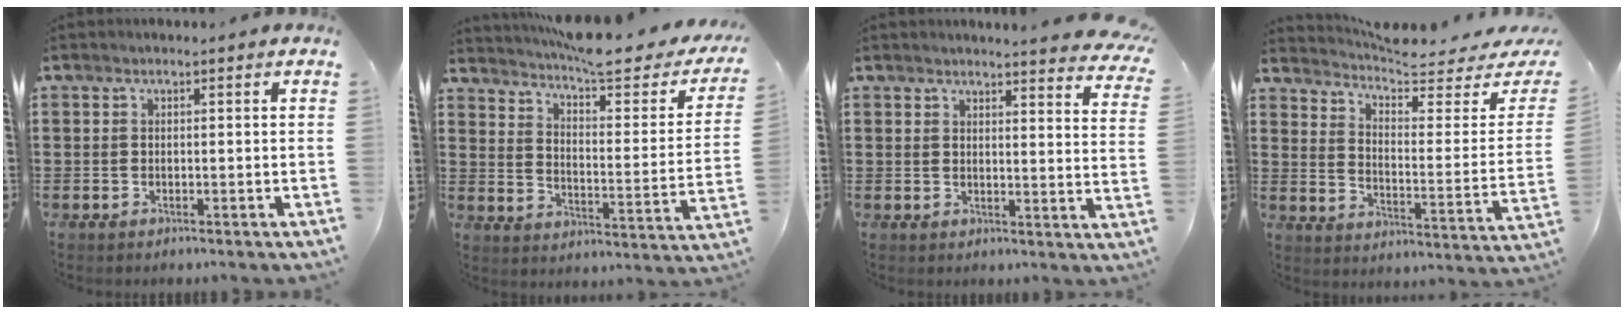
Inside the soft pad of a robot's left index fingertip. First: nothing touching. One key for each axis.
{"total": 7.0, "fx": 6.2, "fy": 0.3, "fz": 3.2, "tx": -0.083, "ty": -0.043, "tz": 0.102}
{"total": 3.4, "fx": 3.3, "fy": -0.6, "fz": 0.7, "tx": -0.021, "ty": -0.020, "tz": 0.056}
{"total": 4.9, "fx": 4.4, "fy": 0.9, "fz": 2.0, "tx": -0.059, "ty": -0.038, "tz": 0.069}